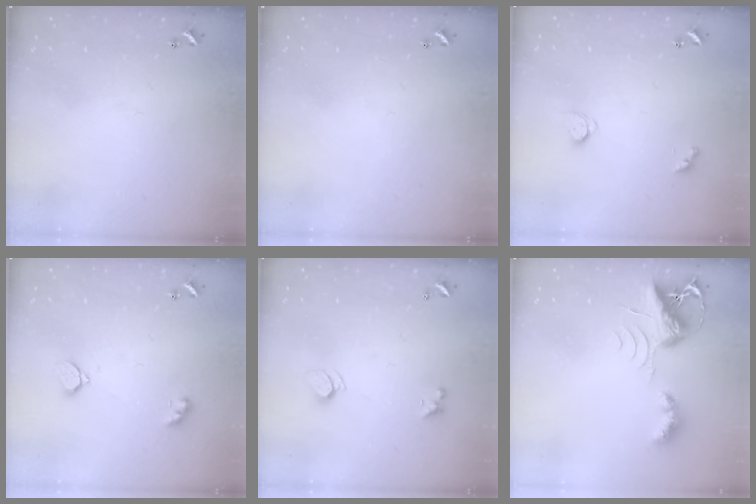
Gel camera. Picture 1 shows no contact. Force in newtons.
{"total": 0.0}
{"total": 2.8, "press": 2.8, "slide": 0.3}
{"total": 2.4, "press": 2.3, "slide": 0.8}
{"total": 2.5, "press": 2.4, "slide": 0.6}
{"total": 7.1, "press": 7.0, "slide": 0.7}